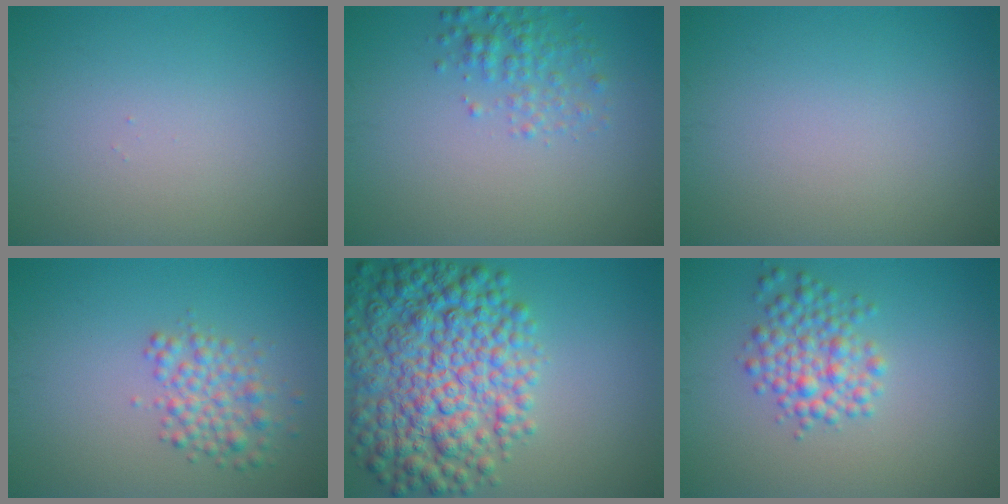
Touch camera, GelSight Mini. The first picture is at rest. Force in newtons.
{"total": 2.3, "press": 2.3, "slide": 0.1}
{"total": 0.0}
{"total": 3.1, "press": 3.1, "slide": 0.1}
{"total": 10.5, "press": 10.4, "slide": 0.3}
{"total": 3.6, "press": 3.6, "slide": 0.0}